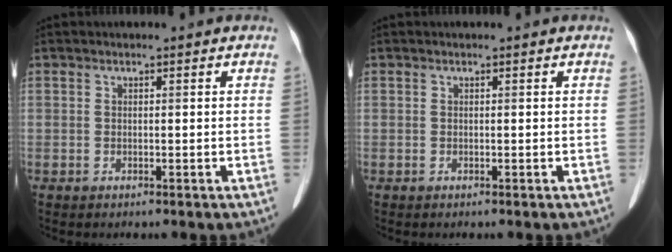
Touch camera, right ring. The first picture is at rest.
{"total": 0.0}